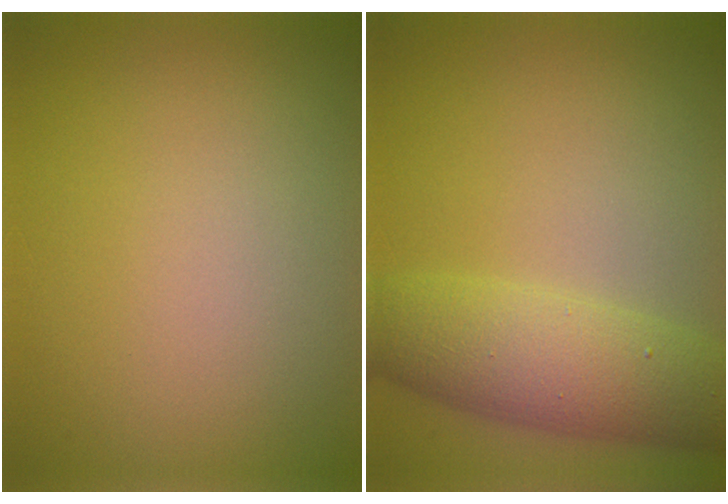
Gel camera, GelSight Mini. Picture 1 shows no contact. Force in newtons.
{"total": 6.0, "press": 6.0, "slide": 0.3}